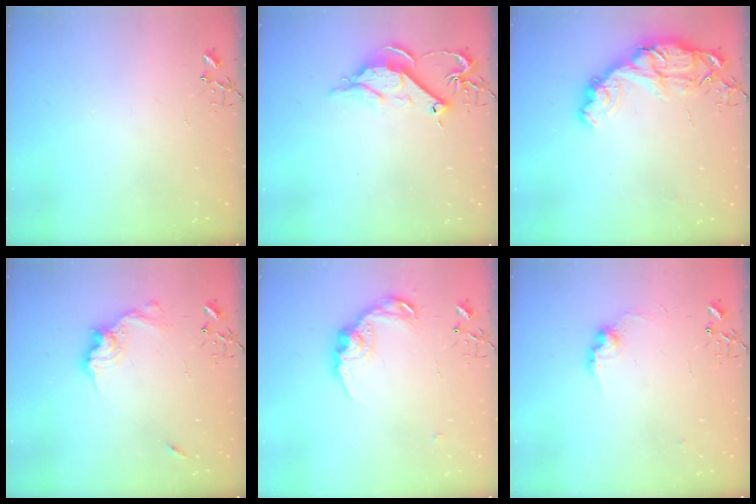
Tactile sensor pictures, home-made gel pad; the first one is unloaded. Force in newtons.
{"total": 9.9, "press": 9.8, "slide": 0.8}
{"total": 15.0, "press": 14.9, "slide": 1.2}
{"total": 13.1, "press": 13.1, "slide": 1.0}
{"total": 13.9, "press": 13.9, "slide": 0.8}
{"total": 8.6, "press": 8.6, "slide": 0.4}